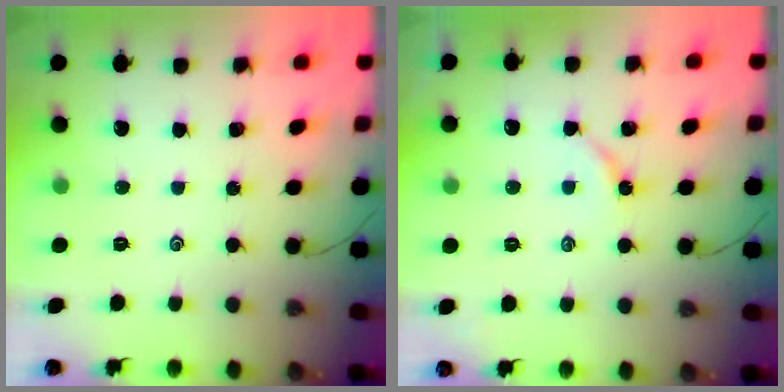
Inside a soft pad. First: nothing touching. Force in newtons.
{"total": 2.5, "press": 2.4, "slide": 0.4}